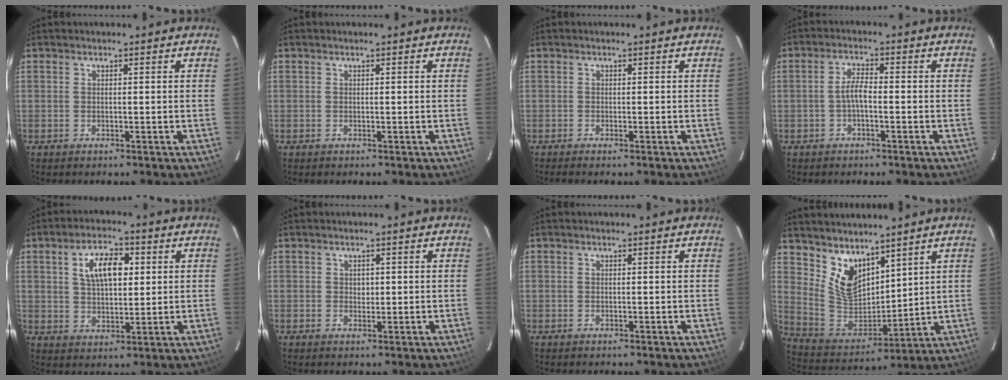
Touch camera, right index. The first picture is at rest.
{"total": 0.0}
{"total": 0.8, "force": [-0.7, 0.0, 0.4], "torque": [-0.009, -0.002, -0.013]}
{"total": 2.9, "force": [-1.1, 0.7, 2.6], "torque": [-0.056, 0.009, -0.022]}
{"total": 8.6, "force": [2.6, 4.4, 6.9], "torque": [-0.127, 0.017, 0.049]}
{"total": 1.2, "force": [0.3, 1.1, 0.4], "torque": [-0.004, 0.003, 0.005]}
{"total": 0.0}
{"total": 11.1, "force": [7.7, 6.2, 5.1], "torque": [-0.100, -0.005, 0.165]}